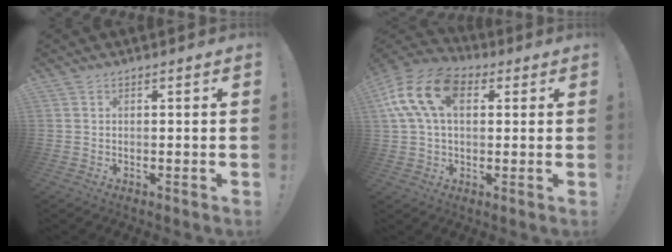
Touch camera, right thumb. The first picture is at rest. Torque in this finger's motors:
{"motor_torque": [0.35, 0.50, 1.53, 0.31, 0.23]}